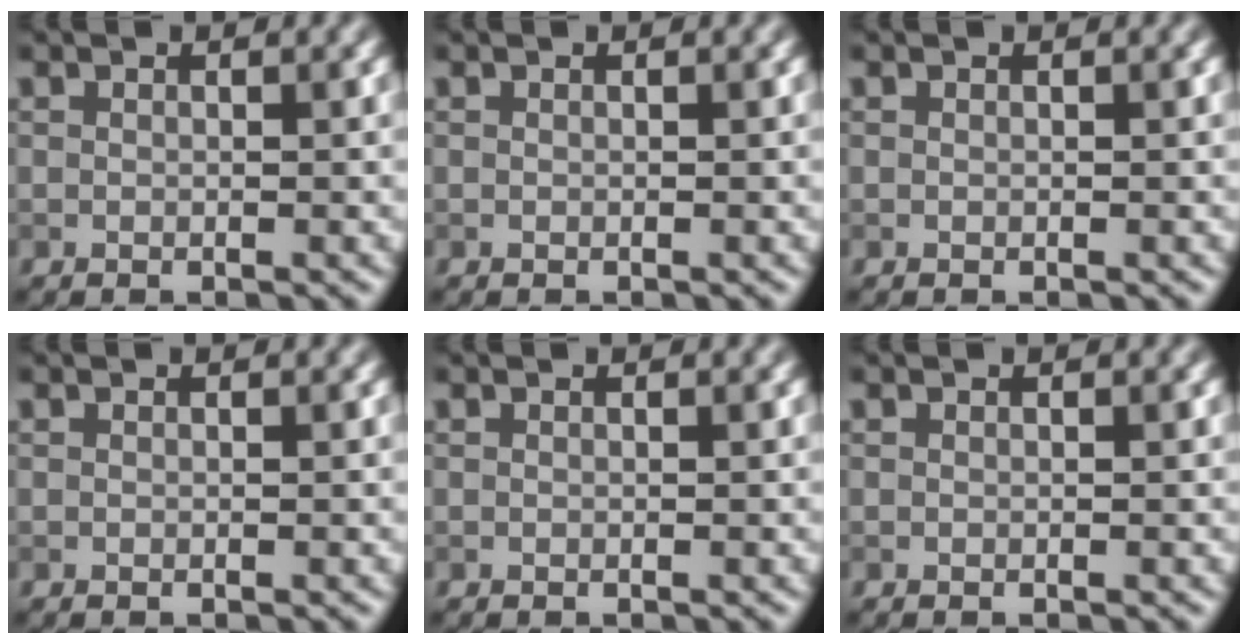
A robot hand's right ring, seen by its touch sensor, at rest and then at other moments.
{"total": 0.0}
{"total": 0.0}
{"total": 0.0}
{"total": 0.0}
{"total": 0.0}